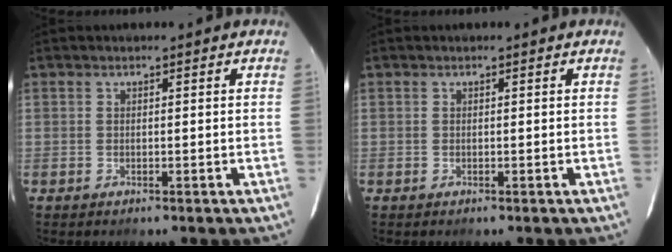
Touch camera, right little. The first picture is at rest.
{"total": 0.0}